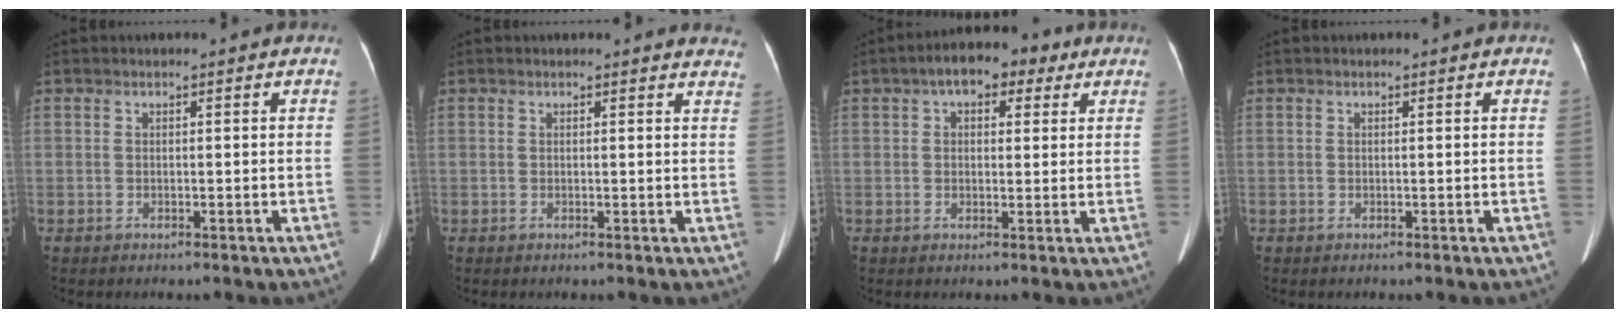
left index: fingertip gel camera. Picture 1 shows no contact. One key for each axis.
{"total": 5.5, "fx": 5.4, "fy": 1.2, "fz": 0.5, "tx": 0.021, "ty": -0.020, "tz": 0.023}
{"total": 7.5, "fx": 3.9, "fy": 3.8, "fz": 5.1, "tx": -0.073, "ty": 0.035, "tz": 0.053}
{"total": 0.0}